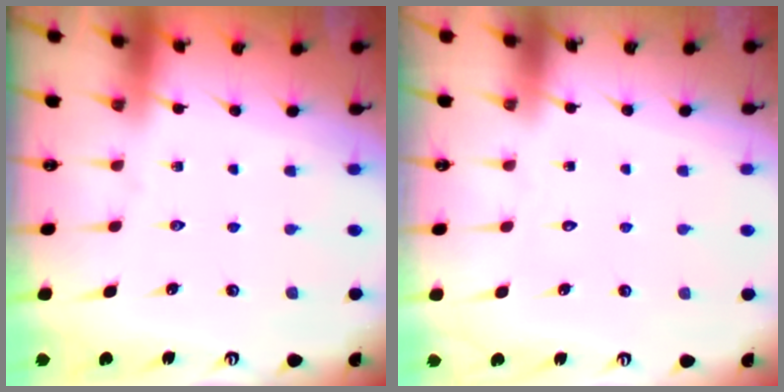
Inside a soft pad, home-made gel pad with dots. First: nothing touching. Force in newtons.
{"total": 1.6, "press": 1.5, "slide": 0.1}